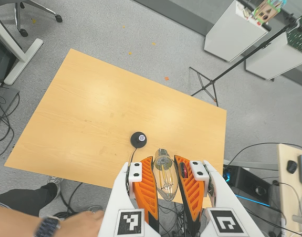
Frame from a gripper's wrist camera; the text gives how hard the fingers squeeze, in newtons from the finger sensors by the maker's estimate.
{"total": 22.6, "left": 24.3, "right": 21.0}